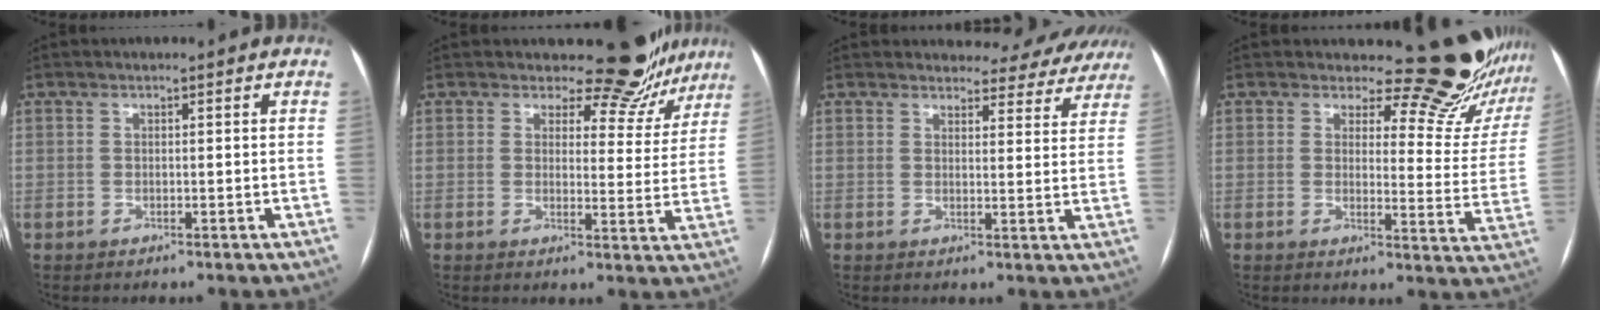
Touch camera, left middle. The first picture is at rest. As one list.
[{"total": 9.5, "force": [8.5, 3.9, 1.6], "torque": [0.007, -0.025, 0.077]}, {"total": 12.6, "force": [11.9, 3.9, 1.1], "torque": [0.025, -0.026, 0.108]}, {"total": 13.6, "force": [12.9, 2.5, 3.3], "torque": [-0.017, -0.105, 0.127]}]